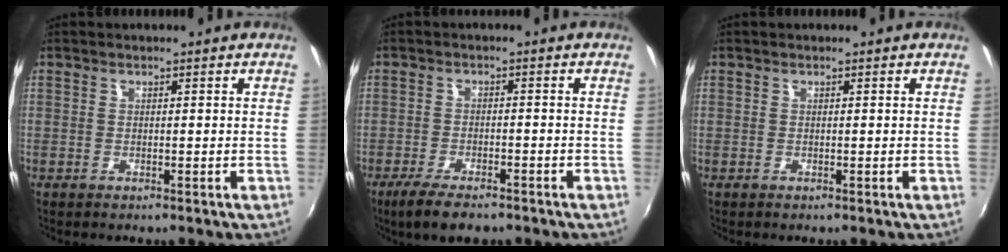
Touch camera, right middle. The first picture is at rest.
{"total": 7.2, "force": [-5.4, 2.0, 4.3], "torque": [-0.102, -0.020, -0.094]}
{"total": 0.0}